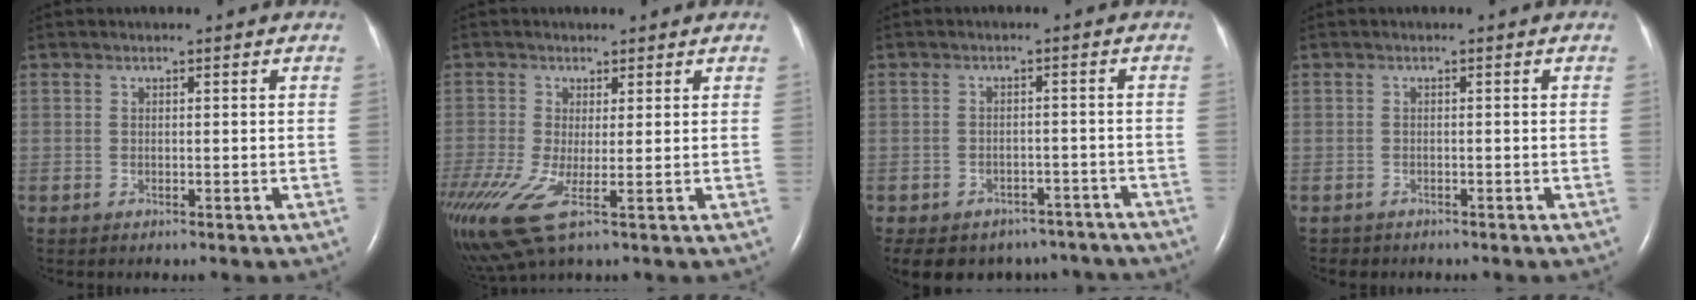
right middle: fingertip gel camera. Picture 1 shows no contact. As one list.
[{"total": 11.3, "force": [-3.9, 3.4, 10.0], "torque": [-0.248, -0.019, -0.063]}, {"total": 16.1, "force": [-12.6, 8.9, 4.5], "torque": [-0.117, 0.005, -0.139]}, {"total": 1.0, "force": [-0.8, 0.6, -0.1], "torque": [-0.008, 0.001, -0.014]}]